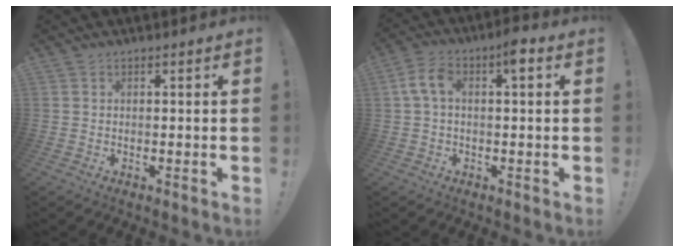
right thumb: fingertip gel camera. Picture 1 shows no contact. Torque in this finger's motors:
{"motor_torque": [0.10, 1.02, 0.42, -0.23, 0.05]}